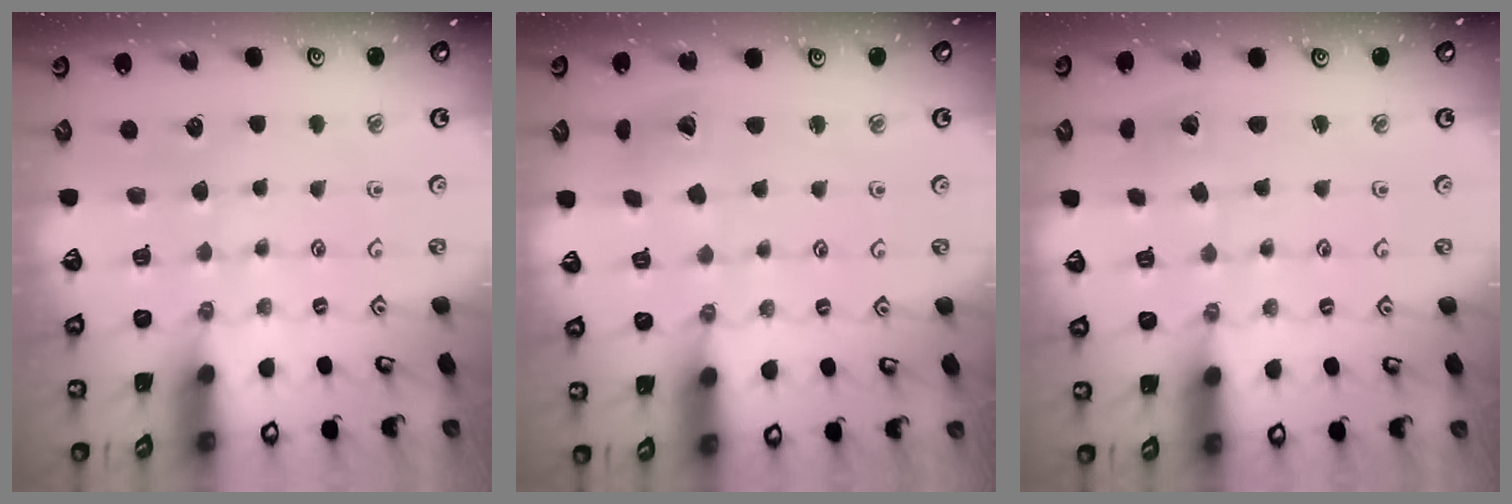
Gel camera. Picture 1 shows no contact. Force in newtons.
{"total": 6.4, "press": 6.4, "slide": 0.9}
{"total": 1.8, "press": 1.8, "slide": 0.1}